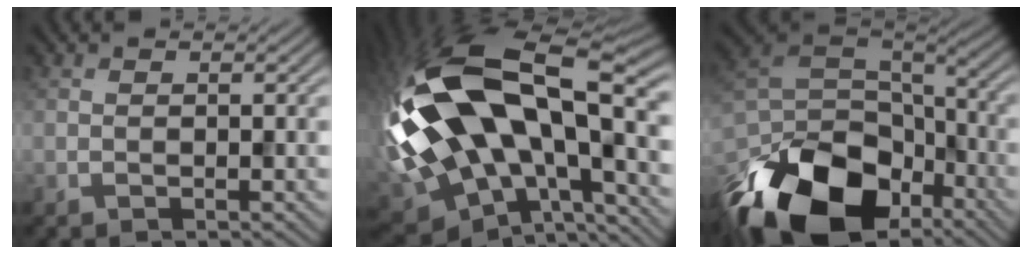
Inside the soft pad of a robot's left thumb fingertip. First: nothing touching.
{"total": 21.2, "force": [0.1, 11.3, 17.9], "torque": [-0.392, -0.021, 0.018]}
{"total": 18.6, "force": [-10.9, 10.8, 10.5], "torque": [-0.263, -0.047, -0.180]}